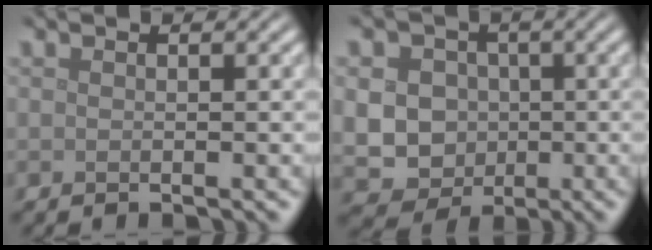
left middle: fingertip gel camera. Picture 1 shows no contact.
{"total": 9.0, "force": [0.1, 8.2, 3.5], "torque": [-0.071, 0.018, -0.025]}